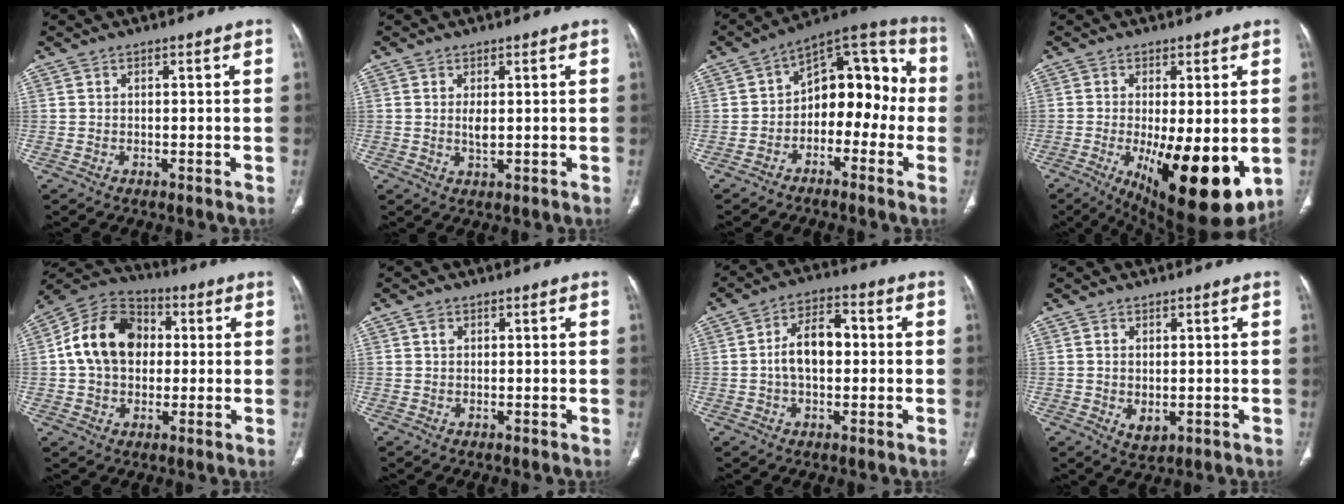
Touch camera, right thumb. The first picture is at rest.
{"total": 2.1, "force": [0.4, 0.8, 1.9], "torque": [-0.035, -0.005, 0.010]}
{"total": 14.1, "force": [-2.1, 9.2, 10.5], "torque": [-0.095, 0.057, -0.048]}
{"total": 18.2, "force": [-4.3, 6.3, 16.5], "torque": [-0.215, -0.031, -0.040]}
{"total": 15.4, "force": [1.7, 11.6, 10.0], "torque": [-0.154, 0.025, 0.019]}
{"total": 1.3, "force": [0.6, 1.0, 0.6], "torque": [-0.005, 0.000, 0.009]}
{"total": 9.0, "force": [0.2, 5.3, 7.3], "torque": [-0.117, 0.025, -0.005]}
{"total": 3.3, "force": [-0.3, 2.1, 2.6], "torque": [-0.042, -0.007, 0.006]}